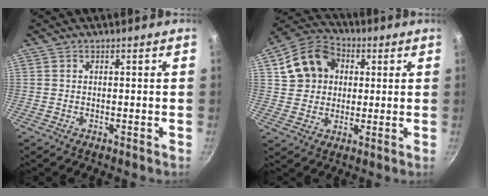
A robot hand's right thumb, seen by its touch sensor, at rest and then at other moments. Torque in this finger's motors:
{"motor_torque": [0.04, 1.03, 0.45, -0.44, 0.09]}